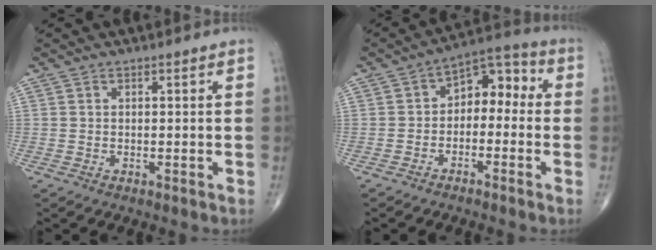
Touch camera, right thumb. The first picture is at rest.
{"total": 8.2, "force": [-1.0, 5.5, 6.0], "torque": [-0.049, 0.049, -0.034]}